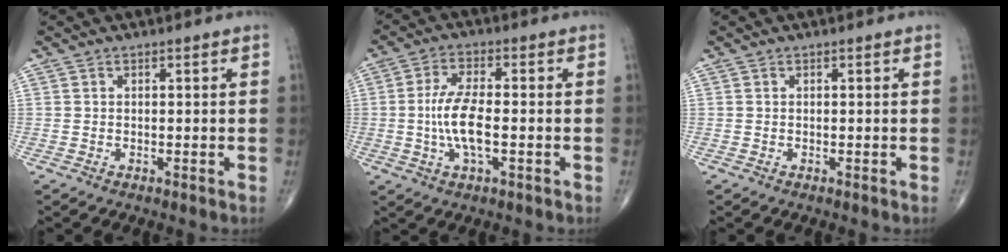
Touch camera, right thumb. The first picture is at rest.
{"total": 8.4, "force": [-1.0, 3.0, 7.8], "torque": [-0.164, 0.006, -0.023]}
{"total": 0.0}